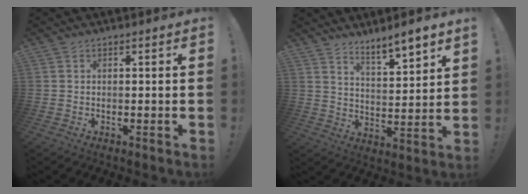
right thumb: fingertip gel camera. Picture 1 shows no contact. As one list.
[{"total": 7.2, "force": [6.5, 0.2, 3.1], "torque": [-0.049, -0.059, 0.112]}]